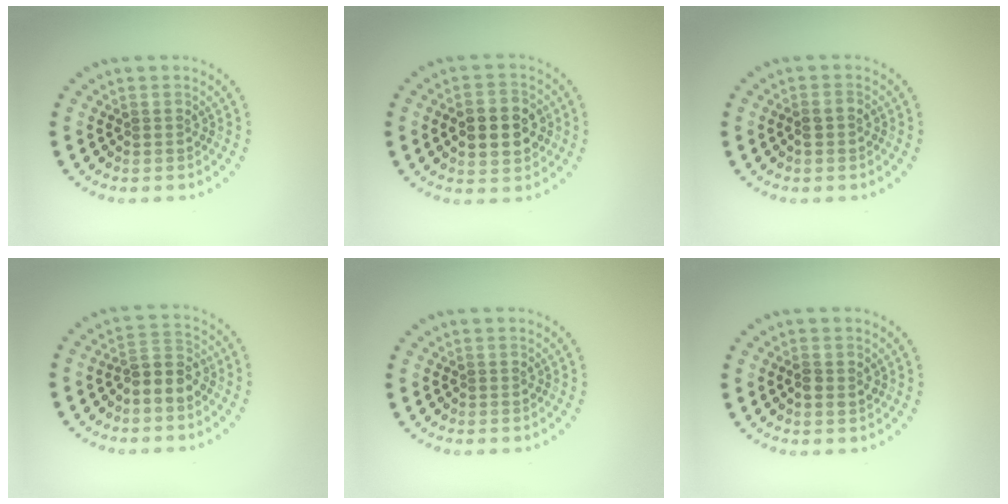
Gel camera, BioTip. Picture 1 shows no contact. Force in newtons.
{"total": 5.2, "press": 5.2, "slide": 0.2}
{"total": 0.8, "press": 0.7, "slide": 0.3}
{"total": 2.9, "press": 2.7, "slide": 1.2}
{"total": 0.0}
{"total": 1.3, "press": 1.3, "slide": 0.1}